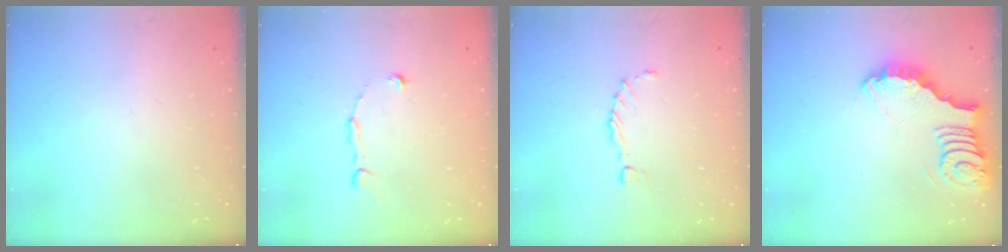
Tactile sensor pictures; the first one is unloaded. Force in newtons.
{"total": 2.8, "press": 2.8, "slide": 0.2}
{"total": 0.9, "press": 0.9, "slide": 0.4}
{"total": 4.9, "press": 4.8, "slide": 0.3}